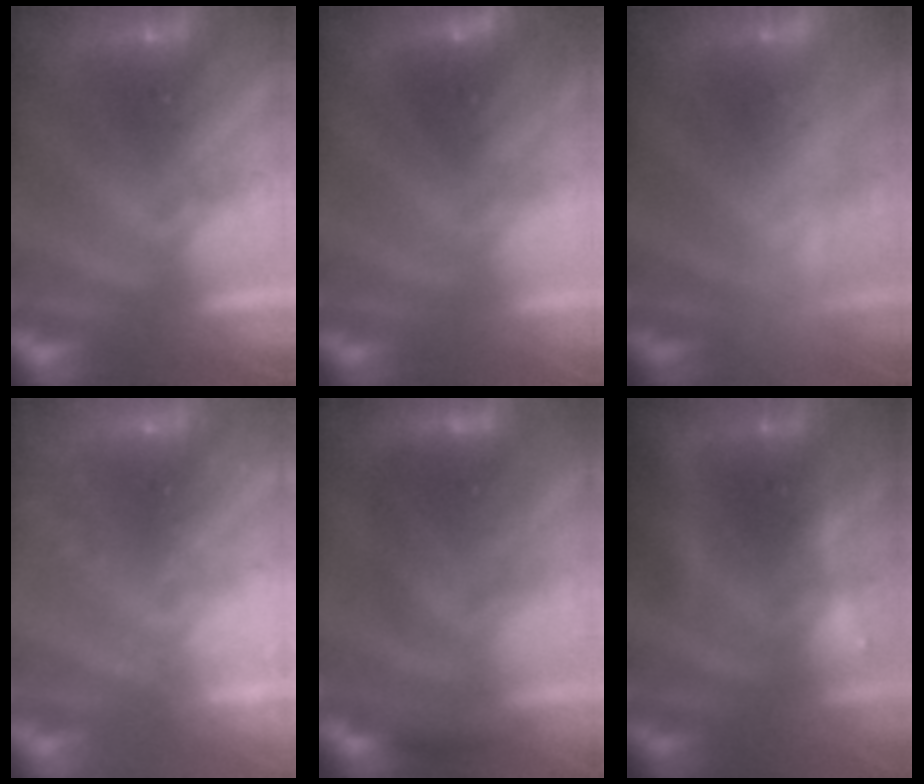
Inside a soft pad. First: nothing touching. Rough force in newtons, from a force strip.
{"total": 2.8}
{"total": 2.8}
{"total": 2.3}
{"total": 2.8}
{"total": 5.7}